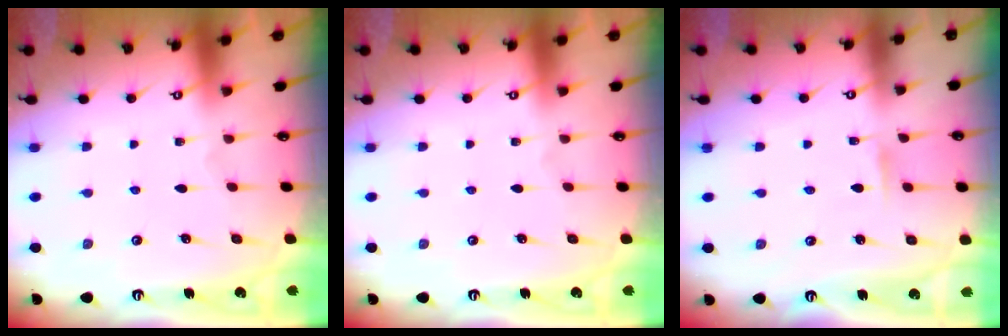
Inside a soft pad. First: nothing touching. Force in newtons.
{"total": 0.0}
{"total": 2.7, "press": 2.7, "slide": 0.3}